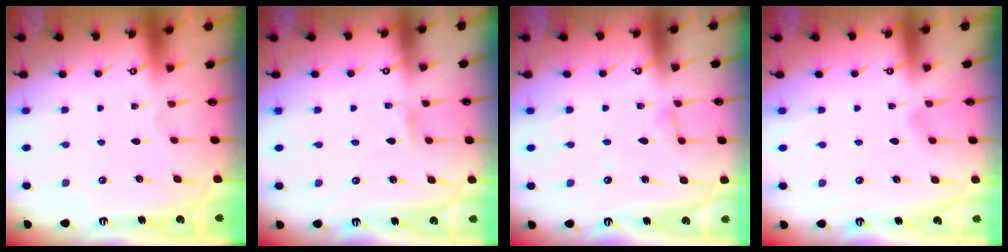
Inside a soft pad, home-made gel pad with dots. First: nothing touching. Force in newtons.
{"total": 2.7, "press": 2.7, "slide": 0.3}
{"total": 2.8, "press": 2.7, "slide": 0.3}
{"total": 2.9, "press": 2.9, "slide": 0.3}